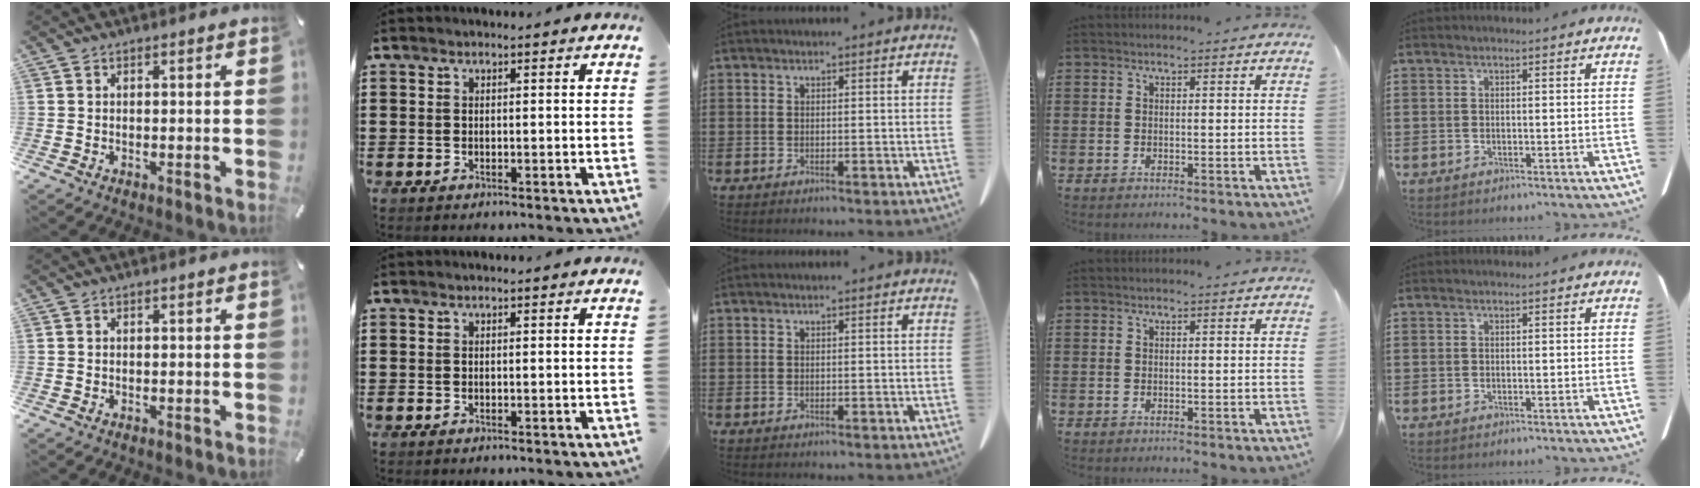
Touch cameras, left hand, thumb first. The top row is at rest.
{}